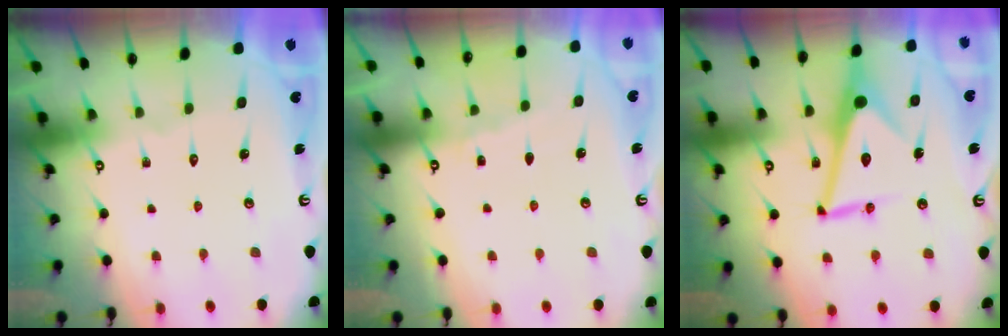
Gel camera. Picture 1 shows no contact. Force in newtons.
{"total": 4.1, "press": 4.1, "slide": 0.5}
{"total": 12.8, "press": 12.8, "slide": 0.2}